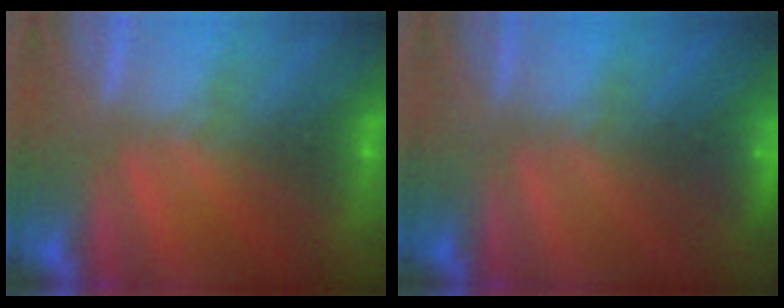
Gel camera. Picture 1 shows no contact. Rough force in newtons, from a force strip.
{"total": 2.3}